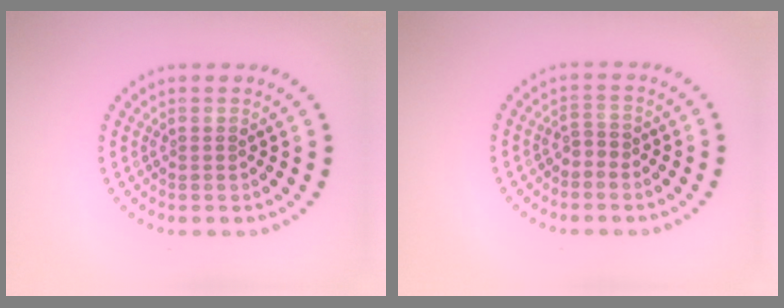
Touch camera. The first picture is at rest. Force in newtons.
{"total": 0.9, "press": 0.7, "slide": 0.5}